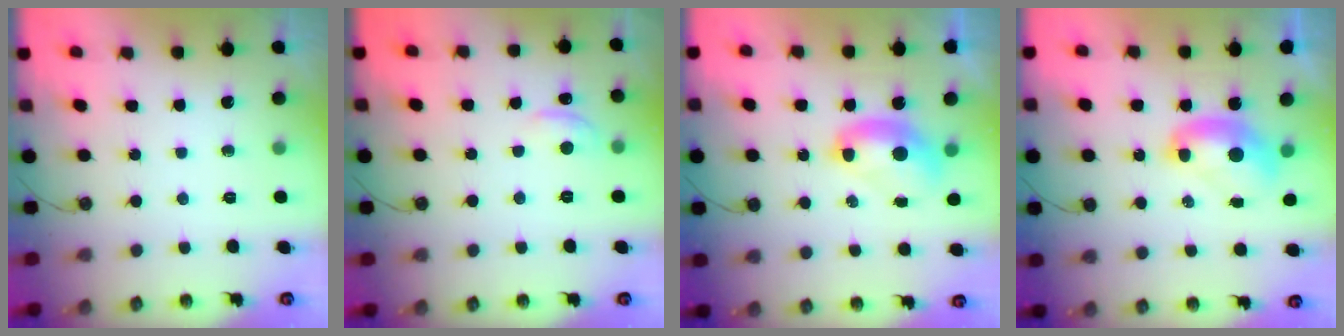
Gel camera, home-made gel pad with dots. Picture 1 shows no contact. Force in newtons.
{"total": 1.1, "press": 0.8, "slide": 0.7}
{"total": 2.7, "press": 2.7, "slide": 0.1}
{"total": 2.2, "press": 2.2, "slide": 0.2}